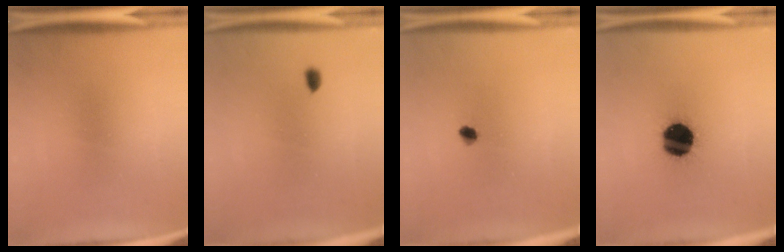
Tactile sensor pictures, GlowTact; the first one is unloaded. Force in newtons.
{"total": 1.2}
{"total": 1.9}
{"total": 16.3}